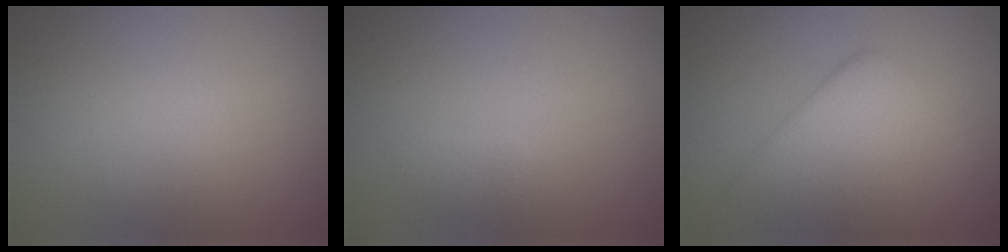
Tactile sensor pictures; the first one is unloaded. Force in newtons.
{"total": 0.8, "press": 0.8, "slide": 0.1}
{"total": 6.6, "press": 6.6, "slide": 0.5}